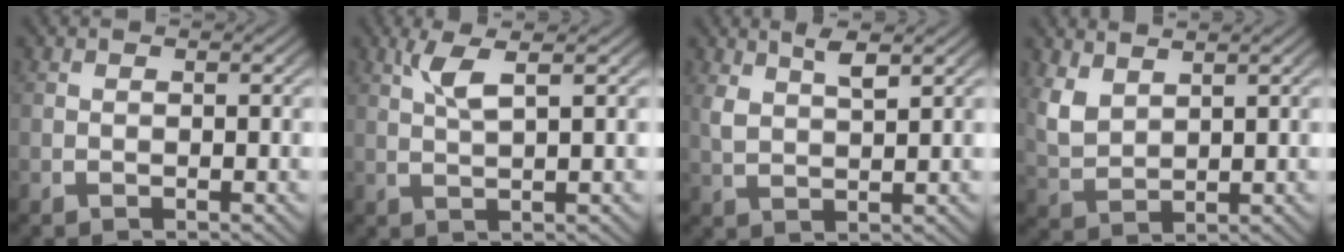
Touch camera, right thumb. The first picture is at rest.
{"total": 3.0, "force": [1.9, 0.4, 2.3], "torque": [-0.050, 0.006, 0.038]}
{"total": 3.5, "force": [2.4, 1.0, 2.3], "torque": [-0.041, 0.005, 0.052]}
{"total": 3.4, "force": [1.9, 2.0, 2.0], "torque": [-0.052, -0.006, 0.050]}